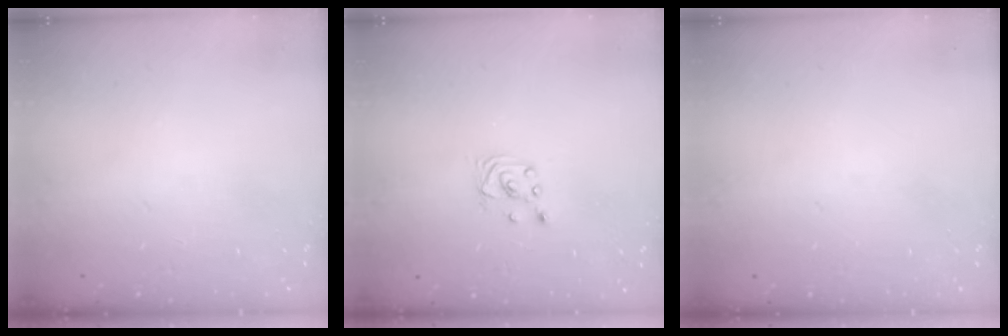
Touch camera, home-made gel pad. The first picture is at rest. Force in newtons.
{"total": 1.7, "press": 1.6, "slide": 0.1}
{"total": 0.0}